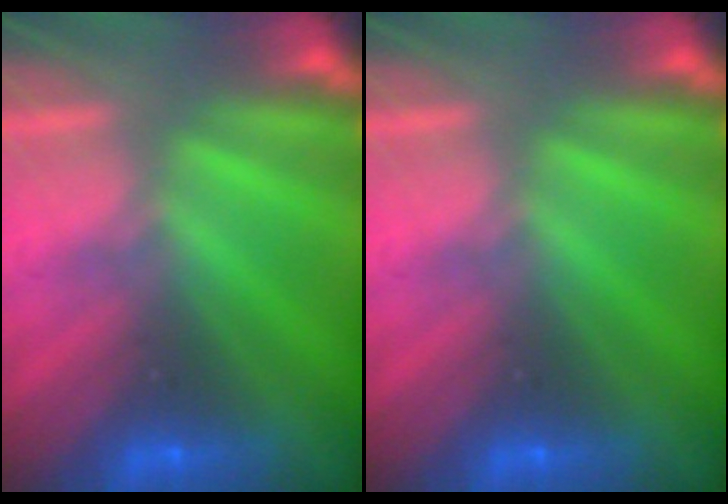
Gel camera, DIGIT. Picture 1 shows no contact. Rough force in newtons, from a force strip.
{"total": 0.0}